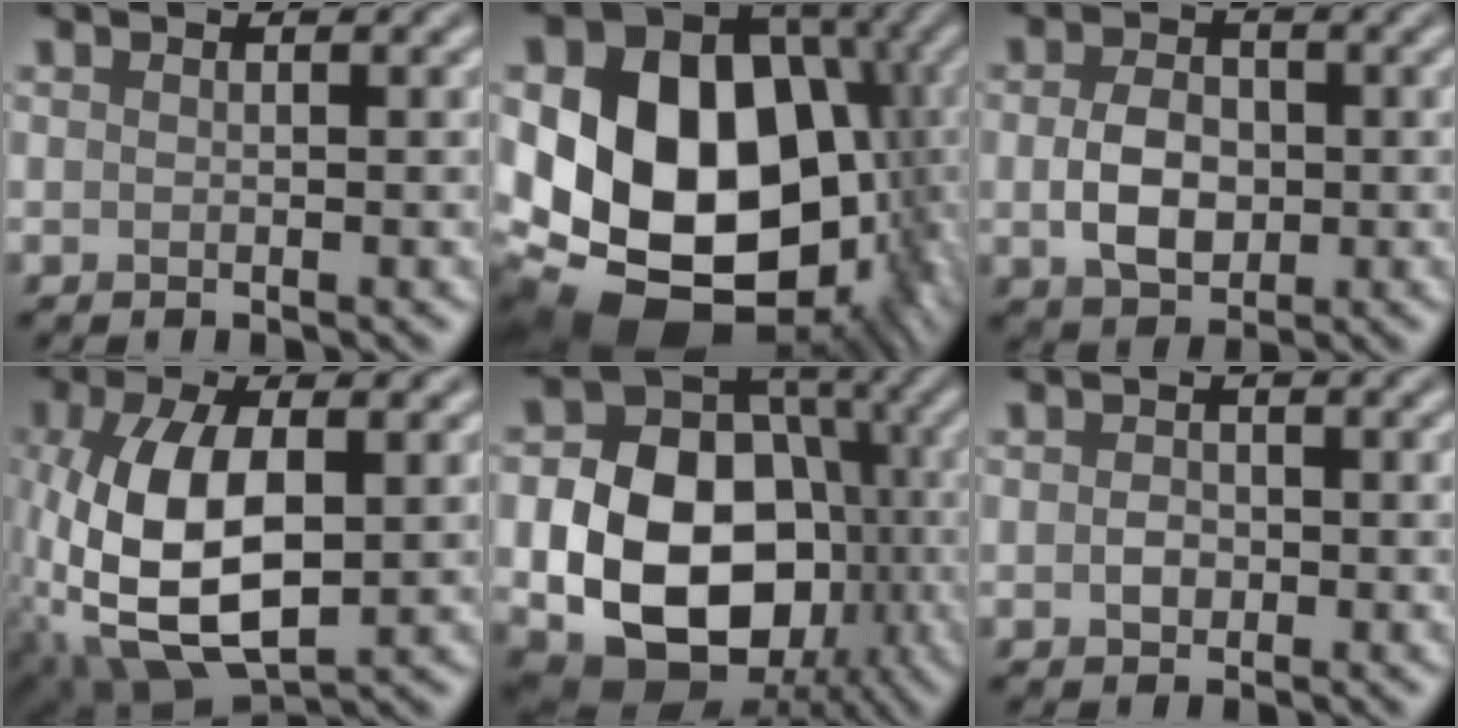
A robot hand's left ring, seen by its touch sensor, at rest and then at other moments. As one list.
[{"total": 20.9, "force": [-1.7, 16.9, 12.2], "torque": [-0.188, -0.019, -0.027]}, {"total": 4.3, "force": [-0.3, 3.1, 3.0], "torque": [-0.058, -0.002, -0.009]}, {"total": 10.3, "force": [-1.1, 5.1, 8.9], "torque": [-0.198, -0.003, -0.021]}, {"total": 15.4, "force": [-2.9, 11.7, 9.5], "torque": [-0.153, -0.027, -0.050]}, {"total": 1.4, "force": [-0.2, 1.1, 0.8], "torque": [-0.016, -0.002, -0.008]}]